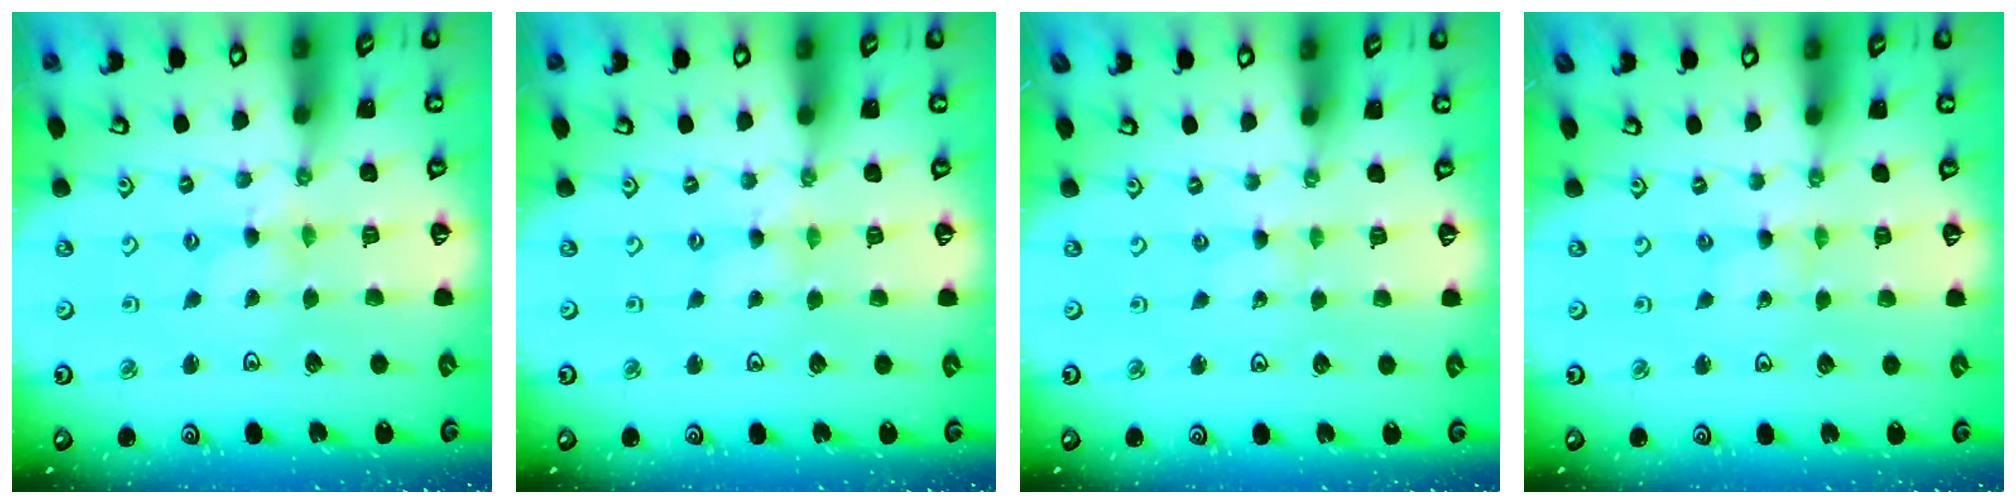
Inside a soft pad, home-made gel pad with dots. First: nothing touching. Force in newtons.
{"total": 2.4, "press": 2.3, "slide": 0.4}
{"total": 0.6, "press": 0.6, "slide": 0.1}
{"total": 1.1, "press": 1.1, "slide": 0.1}